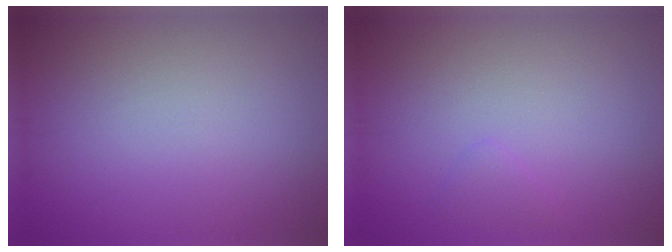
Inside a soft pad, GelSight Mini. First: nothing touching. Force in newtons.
{"total": 0.7, "press": 0.7, "slide": 0.0}